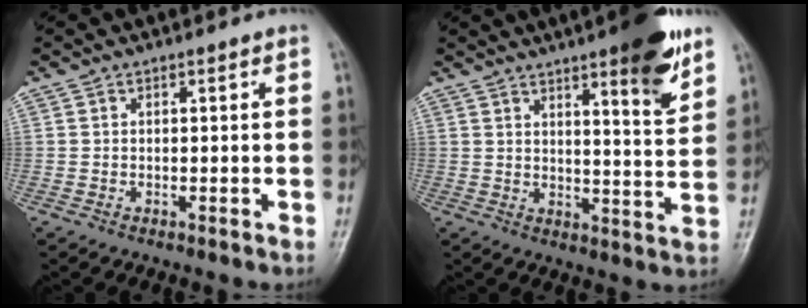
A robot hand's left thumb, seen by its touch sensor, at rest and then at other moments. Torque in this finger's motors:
{"motor_torque": [1.72, 0.82, 1.28, -1.16, 0.04]}